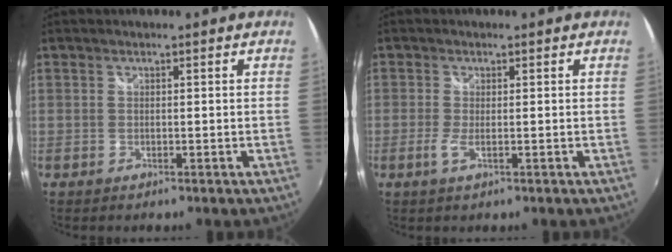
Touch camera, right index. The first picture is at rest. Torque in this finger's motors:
{"motor_torque": [0.36, -0.07, 0.19, 0.02]}